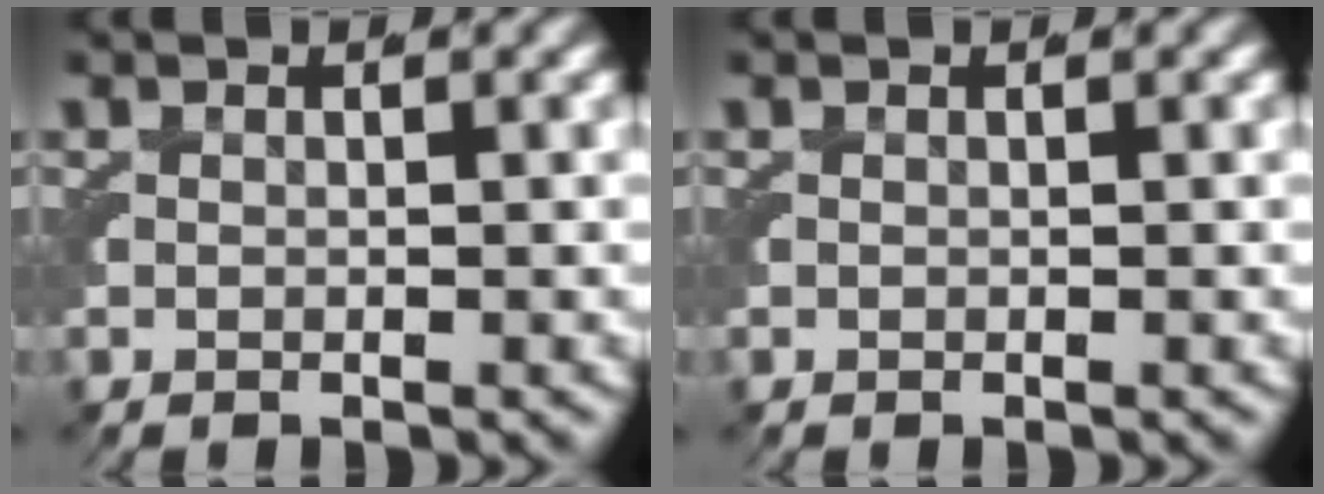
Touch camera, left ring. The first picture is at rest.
{"total": 0.0}